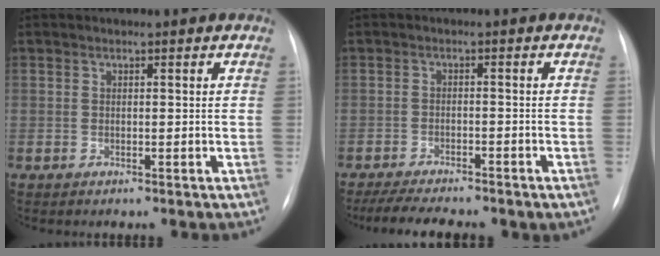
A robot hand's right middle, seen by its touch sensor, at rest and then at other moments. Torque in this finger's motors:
{"motor_torque": [1.08, -1.06, 0.16, 0.05]}